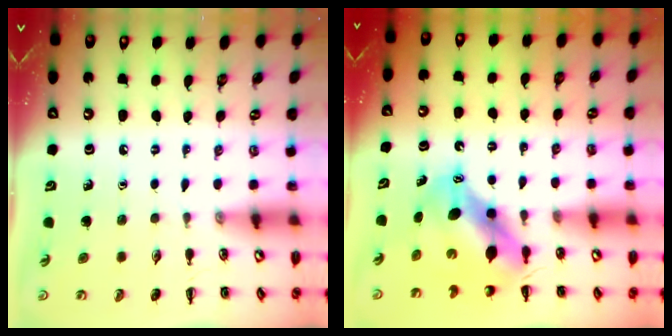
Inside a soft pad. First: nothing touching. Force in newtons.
{"total": 6.9, "press": 6.7, "slide": 1.3}